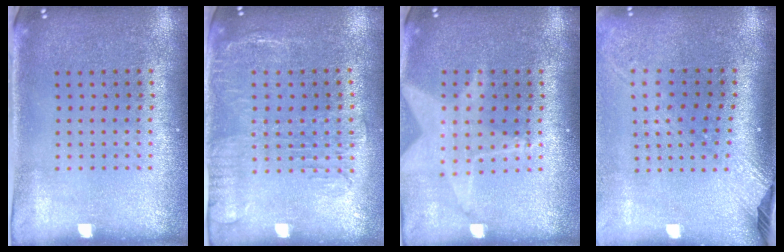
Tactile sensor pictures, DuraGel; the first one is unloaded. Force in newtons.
{"total": 1.9, "press": 1.5, "slide": 1.2}
{"total": 1.8, "press": 1.5, "slide": 1.1}
{"total": 2.4, "press": 1.8, "slide": 1.7}